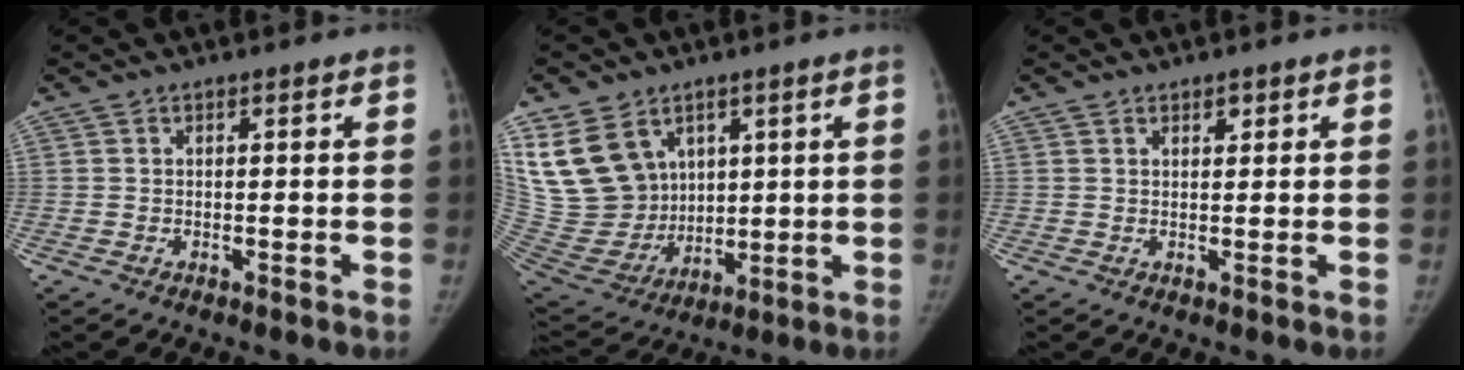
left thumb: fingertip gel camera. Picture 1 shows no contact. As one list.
[{"total": 17.7, "force": [7.9, 13.3, 8.7], "torque": [-0.154, -0.018, 0.180]}, {"total": 1.4, "force": [0.9, 0.7, 0.8], "torque": [-0.003, -0.004, 0.012]}]